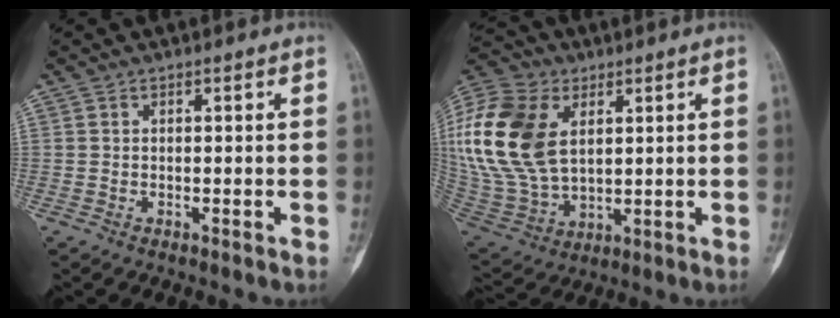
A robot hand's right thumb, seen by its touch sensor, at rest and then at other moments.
{"total": 23.3, "force": [5.8, 14.9, 17.0], "torque": [-0.376, -0.011, 0.115]}